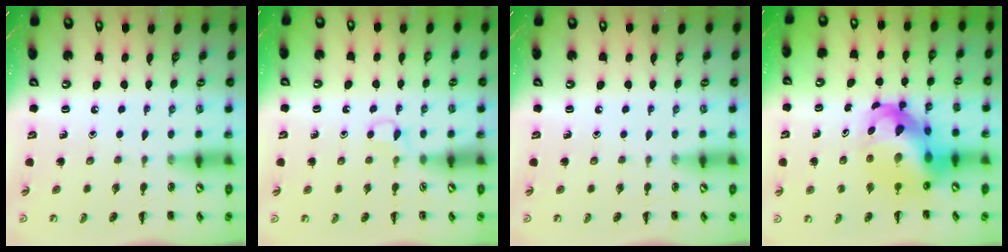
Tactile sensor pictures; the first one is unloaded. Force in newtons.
{"total": 2.6, "press": 2.5, "slide": 0.9}
{"total": 0.0}
{"total": 15.4, "press": 14.8, "slide": 4.3}